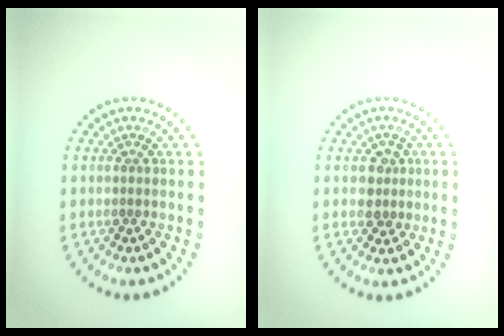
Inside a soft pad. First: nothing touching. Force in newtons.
{"total": 1.9, "press": 1.8, "slide": 0.7}